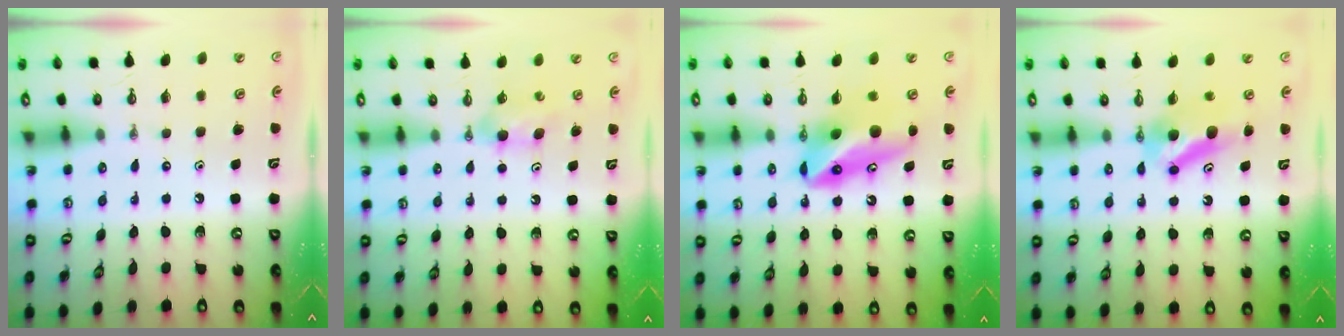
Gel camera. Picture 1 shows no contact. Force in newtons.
{"total": 4.1, "press": 3.7, "slide": 1.6}
{"total": 10.5, "press": 10.4, "slide": 1.6}
{"total": 6.4, "press": 6.2, "slide": 1.3}